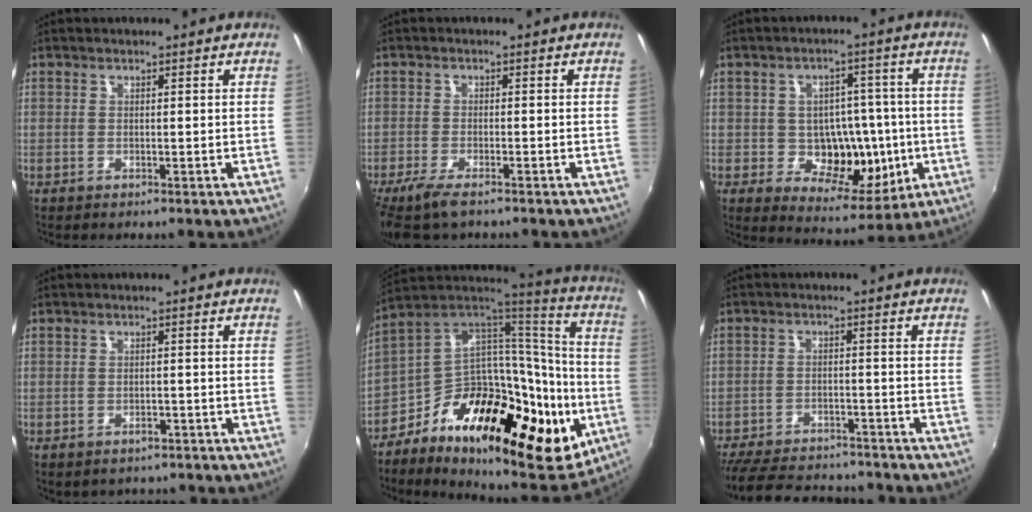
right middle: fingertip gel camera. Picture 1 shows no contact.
{"total": 6.3, "force": [-4.8, 1.5, 3.9], "torque": [-0.100, -0.024, -0.092]}
{"total": 13.1, "force": [-1.9, 10.3, 8.0], "torque": [-0.135, -0.001, -0.015]}
{"total": 3.3, "force": [-2.4, 2.0, 1.0], "torque": [-0.025, -0.009, -0.031]}
{"total": 32.9, "force": [-11.7, 17.4, 25.4], "torque": [-0.395, 0.011, -0.183]}
{"total": 17.9, "force": [-15.4, 6.3, 6.7], "torque": [-0.156, 0.002, -0.218]}